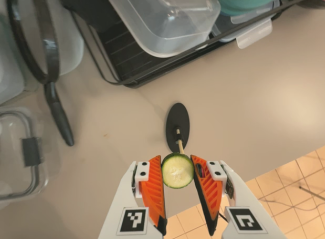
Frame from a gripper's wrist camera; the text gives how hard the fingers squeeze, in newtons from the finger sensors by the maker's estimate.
{"total": 7.4, "left": 7.1, "right": 7.8}